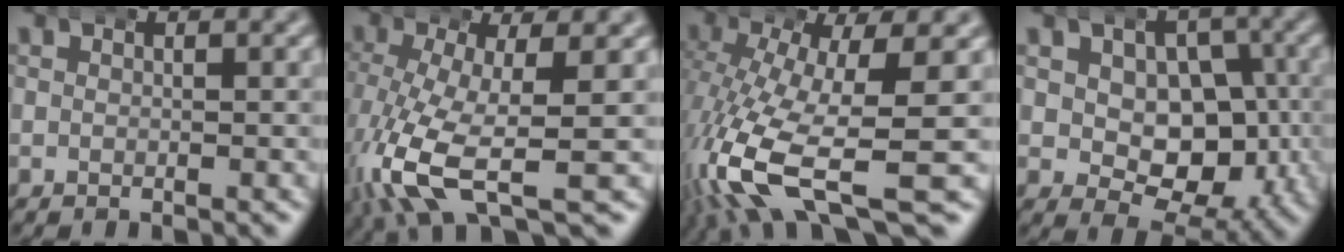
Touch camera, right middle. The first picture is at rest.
{"total": 7.2, "force": [-2.1, 2.6, 6.3], "torque": [-0.137, -0.035, -0.018]}
{"total": 9.1, "force": [-4.2, 2.8, 7.6], "torque": [-0.160, -0.045, -0.046]}
{"total": 9.6, "force": [-1.4, 7.9, 5.3], "torque": [-0.088, -0.042, -0.017]}